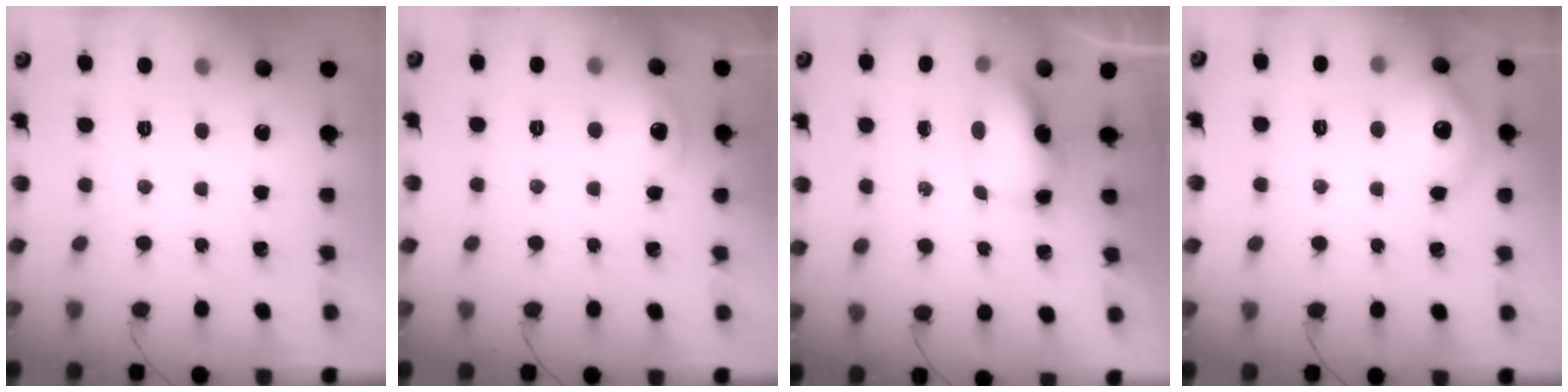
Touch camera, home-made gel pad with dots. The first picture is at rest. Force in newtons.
{"total": 6.0, "press": 5.8, "slide": 1.7}
{"total": 6.6, "press": 6.6, "slide": 0.6}
{"total": 10.3, "press": 10.1, "slide": 1.7}